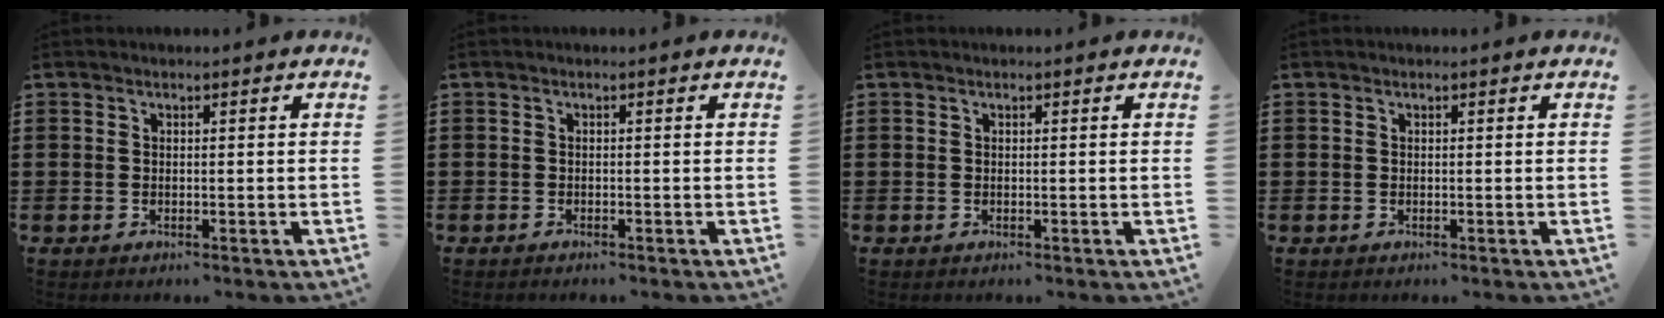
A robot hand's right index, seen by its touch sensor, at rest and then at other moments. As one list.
[{"total": 0.8, "force": [-0.8, -0.1, 0.0], "torque": [0.000, -0.003, -0.016]}, {"total": 0.0}, {"total": 0.0}]